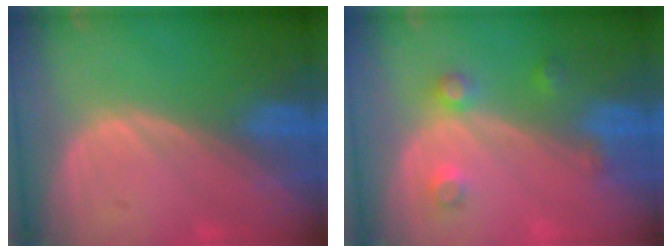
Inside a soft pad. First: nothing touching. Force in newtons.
{"total": 3.5, "press": 3.1, "slide": 1.5}